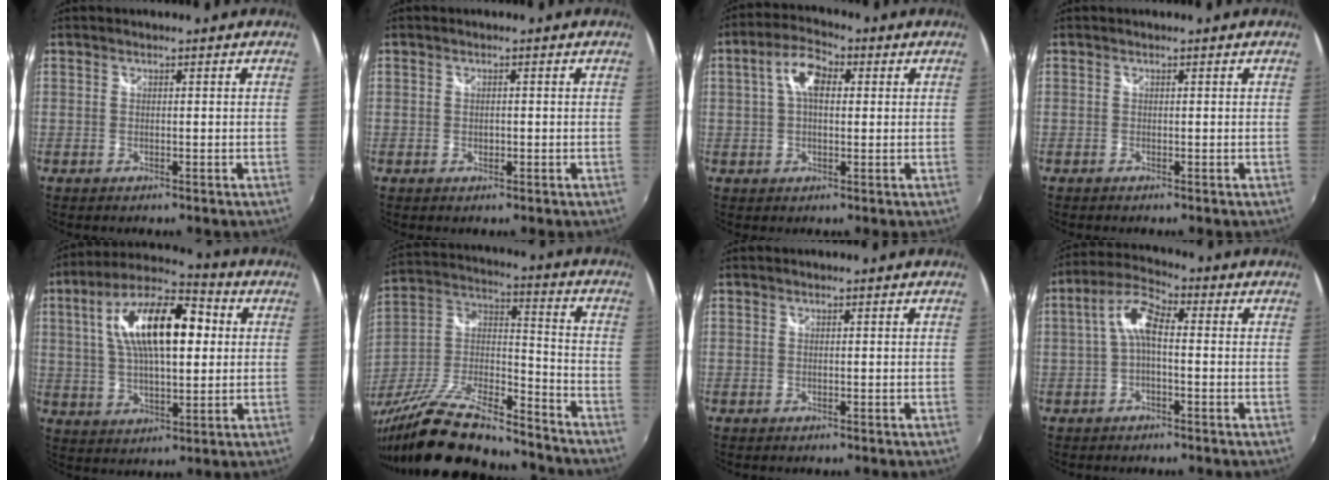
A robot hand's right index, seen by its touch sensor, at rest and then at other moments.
{"total": 1.1, "force": [-0.2, 0.8, 0.7], "torque": [-0.013, 0.000, -0.004]}
{"total": 7.0, "force": [1.6, 3.7, 5.7], "torque": [-0.107, 0.022, 0.025]}
{"total": 0.0}
{"total": 17.9, "force": [3.8, 7.4, 15.8], "torque": [-0.285, 0.029, 0.060]}
{"total": 23.5, "force": [-18.0, 6.5, 13.5], "torque": [-0.258, -0.019, -0.302]}
{"total": 0.0}
{"total": 6.3, "force": [-0.4, 2.6, 5.7], "torque": [-0.122, 0.023, -0.010]}